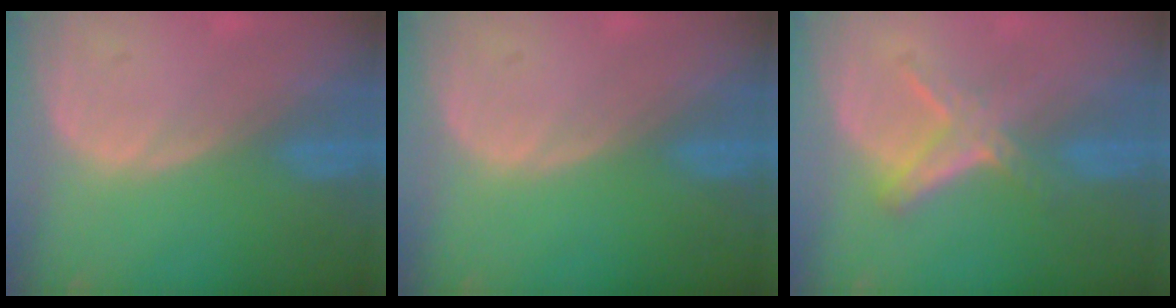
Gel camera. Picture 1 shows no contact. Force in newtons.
{"total": 0.0}
{"total": 5.2, "press": 5.2, "slide": 0.7}